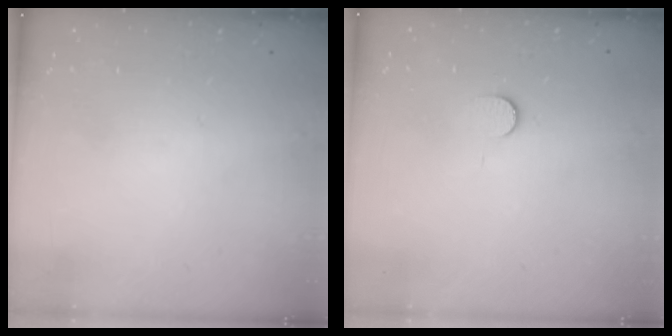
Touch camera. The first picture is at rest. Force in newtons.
{"total": 6.0, "press": 6.0, "slide": 0.5}